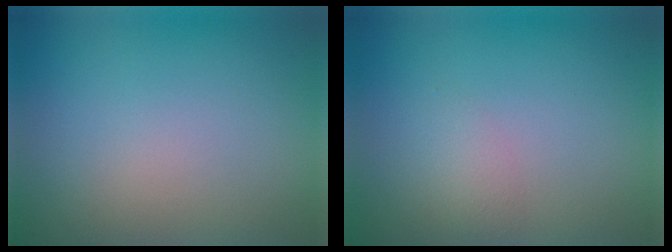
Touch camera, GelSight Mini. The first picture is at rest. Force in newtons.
{"total": 1.1, "press": 1.1, "slide": 0.1}